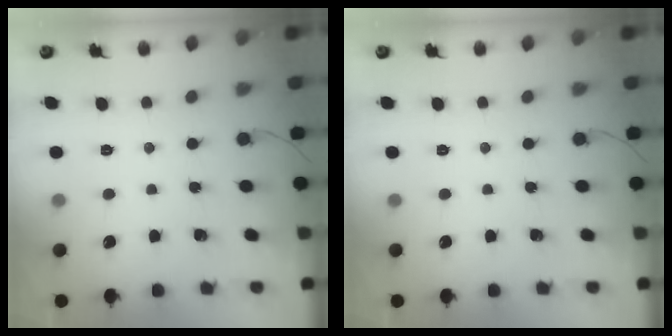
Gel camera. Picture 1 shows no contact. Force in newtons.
{"total": 0.0}